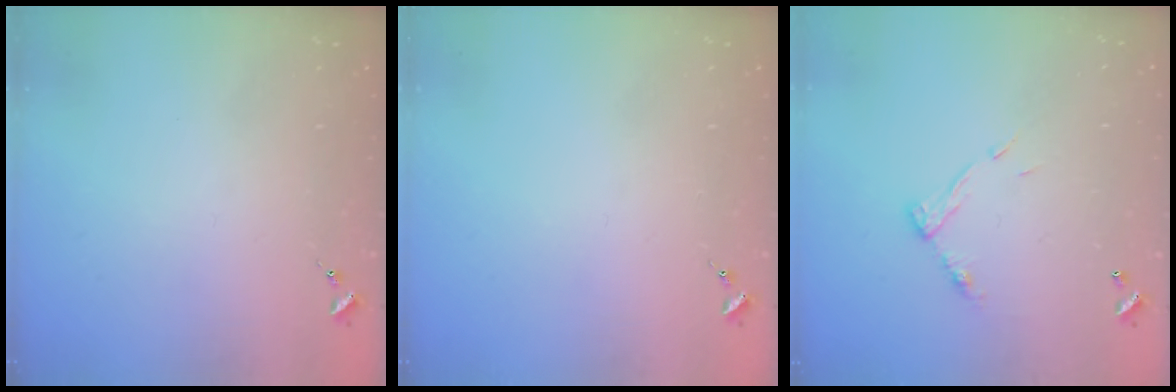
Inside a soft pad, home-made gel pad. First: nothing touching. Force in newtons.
{"total": 0.0}
{"total": 8.9, "press": 8.9, "slide": 0.5}